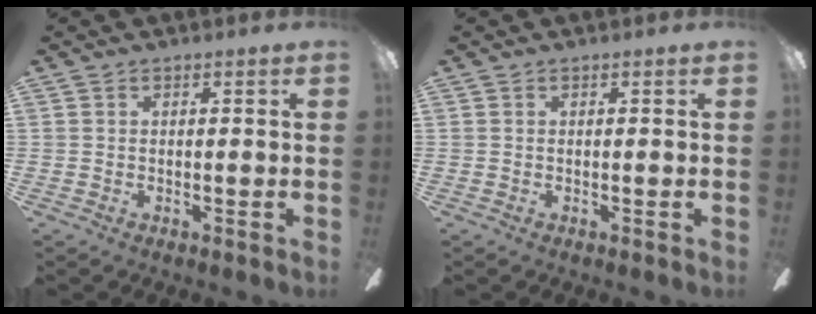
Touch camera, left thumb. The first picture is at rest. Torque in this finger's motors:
{"motor_torque": [0.00, 0.00, 0.00, 0.00, 0.00]}